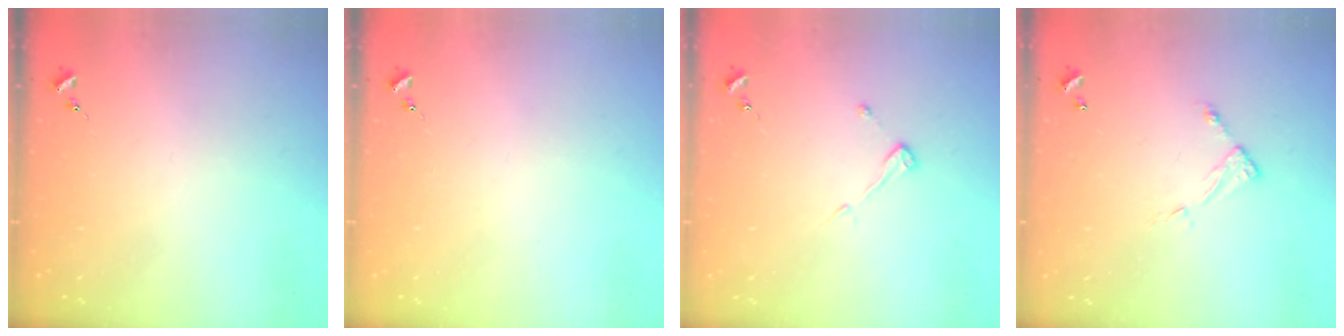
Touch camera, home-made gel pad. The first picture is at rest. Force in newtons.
{"total": 0.0}
{"total": 3.8, "press": 3.8, "slide": 0.3}
{"total": 5.3, "press": 5.3, "slide": 0.4}